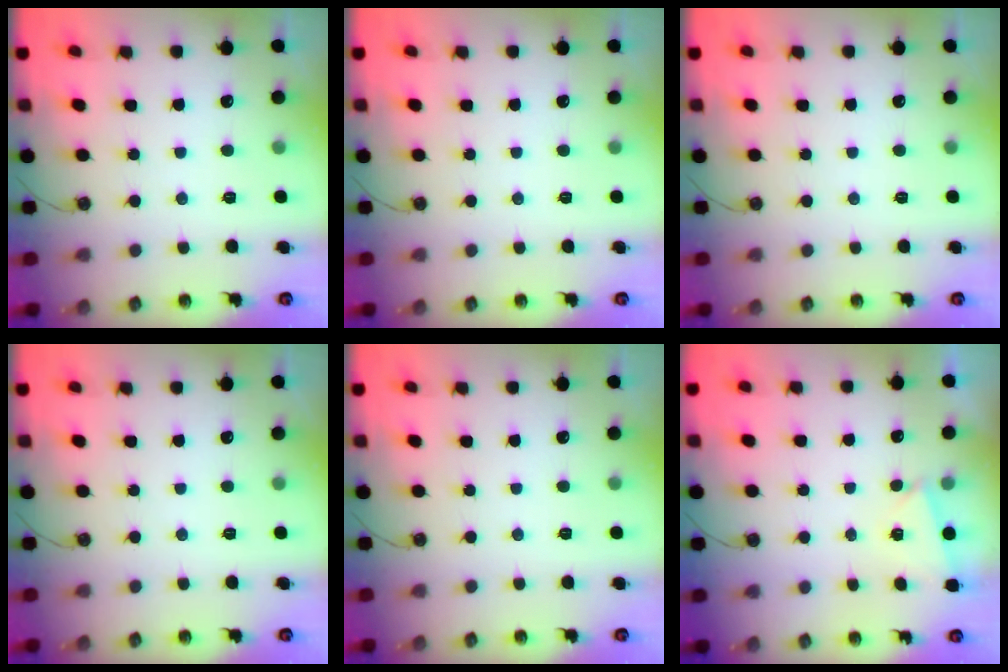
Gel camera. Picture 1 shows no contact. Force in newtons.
{"total": 0.0}
{"total": 0.0}
{"total": 0.0}
{"total": 0.0}
{"total": 2.8, "press": 1.5, "slide": 2.3}